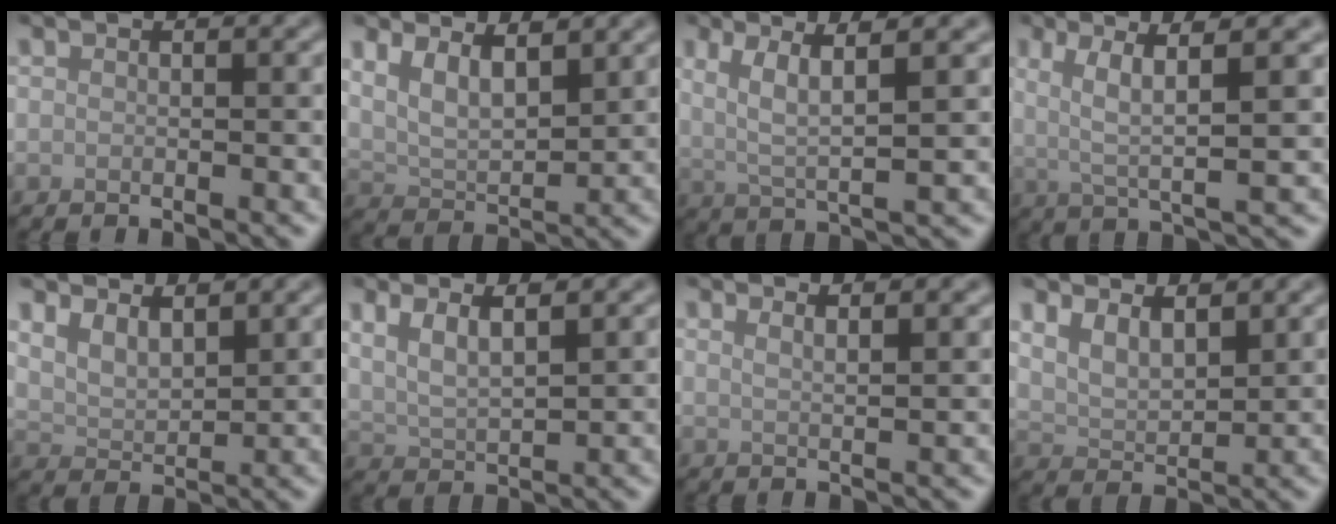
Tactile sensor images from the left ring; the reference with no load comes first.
{"total": 4.8, "force": [2.6, 2.3, 3.3], "torque": [-0.072, -0.008, 0.049]}
{"total": 5.3, "force": [2.0, 1.2, 4.7], "torque": [-0.089, 0.001, 0.039]}
{"total": 5.9, "force": [1.7, 1.1, 5.5], "torque": [-0.101, 0.003, 0.032]}
{"total": 3.4, "force": [2.6, 1.5, 1.6], "torque": [-0.040, -0.003, 0.045]}
{"total": 3.9, "force": [2.2, 1.4, 2.9], "torque": [-0.061, 0.007, 0.036]}
{"total": 3.7, "force": [2.6, 1.5, 2.3], "torque": [0.000, 0.014, 0.009]}
{"total": 3.6, "force": [2.4, 1.7, 2.0], "torque": [-0.048, -0.005, 0.044]}